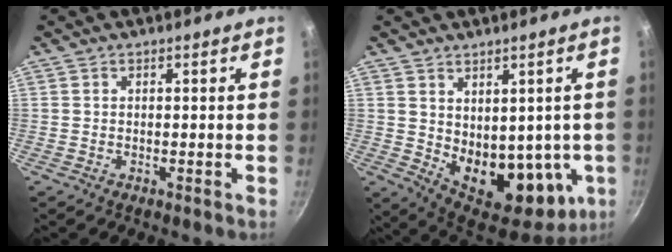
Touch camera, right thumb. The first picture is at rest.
{"total": 16.3, "force": [0.3, 10.5, 12.5], "torque": [-0.138, -0.033, 0.035]}